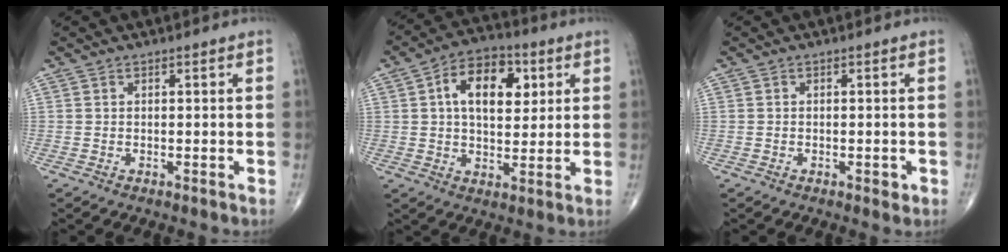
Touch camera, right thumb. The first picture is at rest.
{"total": 12.7, "force": [3.5, 7.6, 9.6], "torque": [-0.129, 0.003, 0.051]}
{"total": 1.3, "force": [-0.5, 0.7, 1.0], "torque": [-0.011, -0.001, -0.006]}